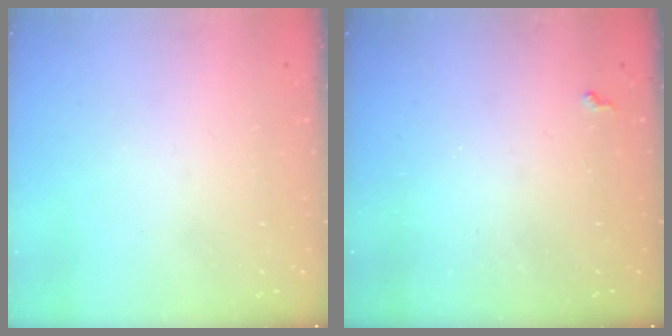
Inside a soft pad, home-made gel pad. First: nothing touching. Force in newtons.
{"total": 4.1, "press": 4.0, "slide": 0.7}